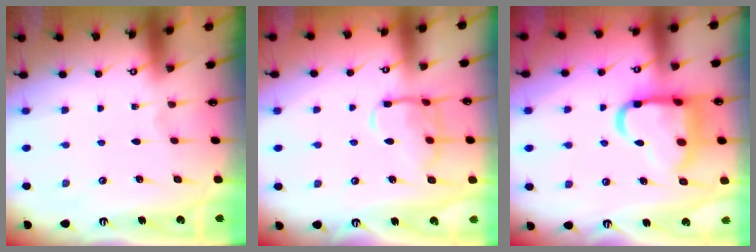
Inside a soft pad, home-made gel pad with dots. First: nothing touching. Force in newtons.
{"total": 11.1, "press": 11.0, "slide": 0.8}
{"total": 17.1, "press": 17.0, "slide": 2.0}